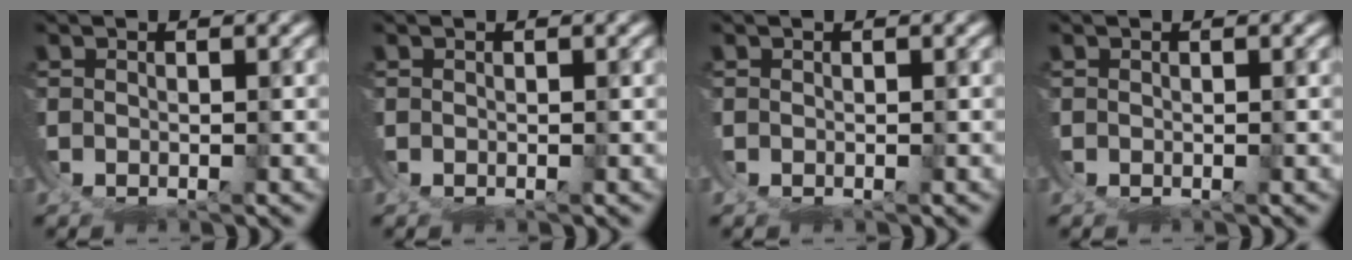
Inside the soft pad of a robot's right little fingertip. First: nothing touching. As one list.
[{"total": 0.0}, {"total": 0.6, "force": [0.1, 0.4, 0.4], "torque": [-0.009, 0.003, 0.002]}, {"total": 0.0}]